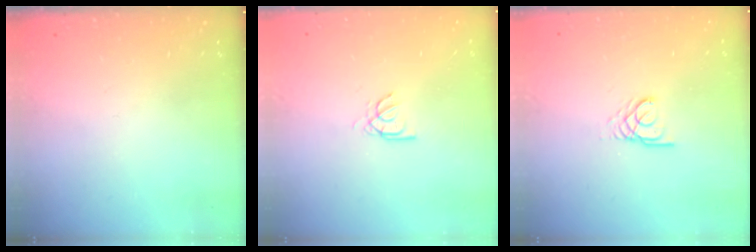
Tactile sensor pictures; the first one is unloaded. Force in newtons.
{"total": 2.4, "press": 2.4, "slide": 0.3}
{"total": 2.6, "press": 2.6, "slide": 0.1}